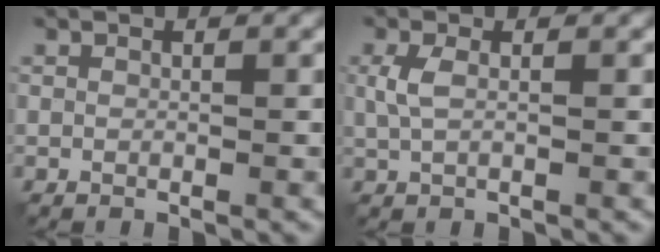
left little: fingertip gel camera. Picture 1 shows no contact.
{"total": 1.9, "force": [0.2, 0.8, 1.7], "torque": [-0.043, 0.003, 0.005]}